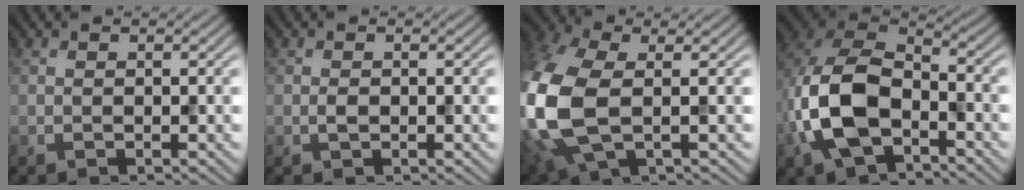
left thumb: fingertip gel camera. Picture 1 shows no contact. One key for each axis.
{"total": 0.9, "fx": -0.3, "fy": 0.4, "fz": 0.7, "tx": -0.016, "ty": -0.003, "tz": -0.009}
{"total": 14.4, "fx": -0.3, "fy": 8.5, "fz": 11.6, "tx": -0.339, "ty": -0.025, "tz": 0.006}
{"total": 12.9, "fx": -4.1, "fy": 7.6, "fz": 9.5, "tx": -0.242, "ty": -0.013, "tz": -0.088}